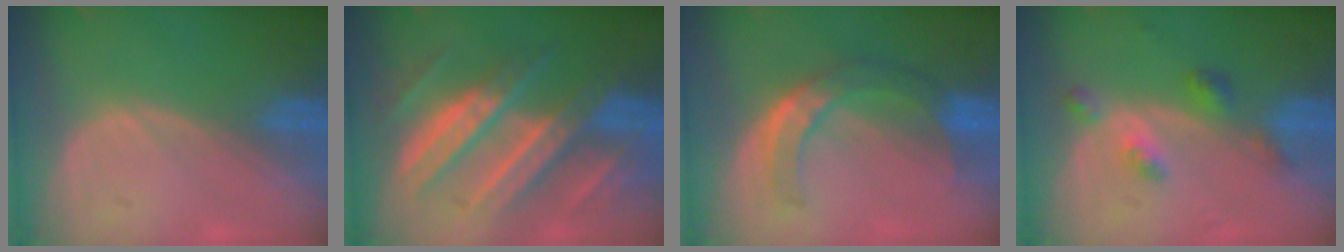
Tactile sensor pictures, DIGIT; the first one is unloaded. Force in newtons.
{"total": 11.3, "press": 11.2, "slide": 1.1}
{"total": 7.7, "press": 6.6, "slide": 4.0}
{"total": 4.2, "press": 3.9, "slide": 1.6}